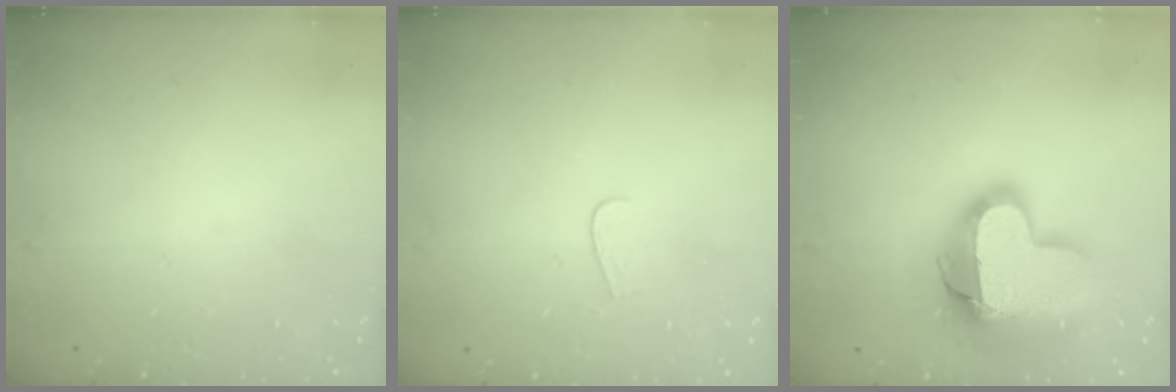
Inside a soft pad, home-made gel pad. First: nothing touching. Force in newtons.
{"total": 4.0, "press": 4.0, "slide": 0.4}
{"total": 18.9, "press": 18.9, "slide": 1.2}